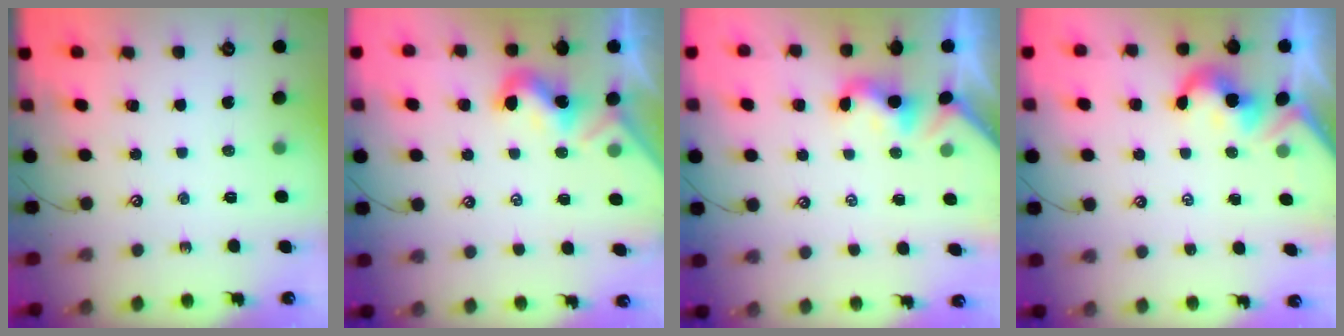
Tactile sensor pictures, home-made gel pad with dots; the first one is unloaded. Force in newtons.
{"total": 2.0, "press": 2.0, "slide": 0.5}
{"total": 1.9, "press": 1.8, "slide": 0.5}
{"total": 2.1, "press": 2.1, "slide": 0.4}